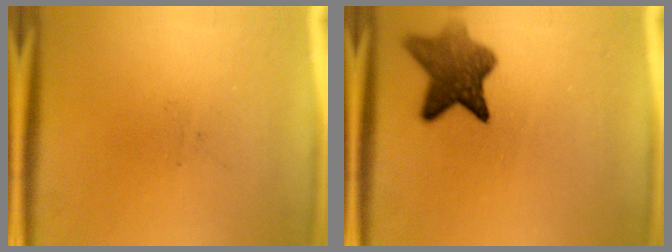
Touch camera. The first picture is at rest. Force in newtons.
{"total": 7.5}